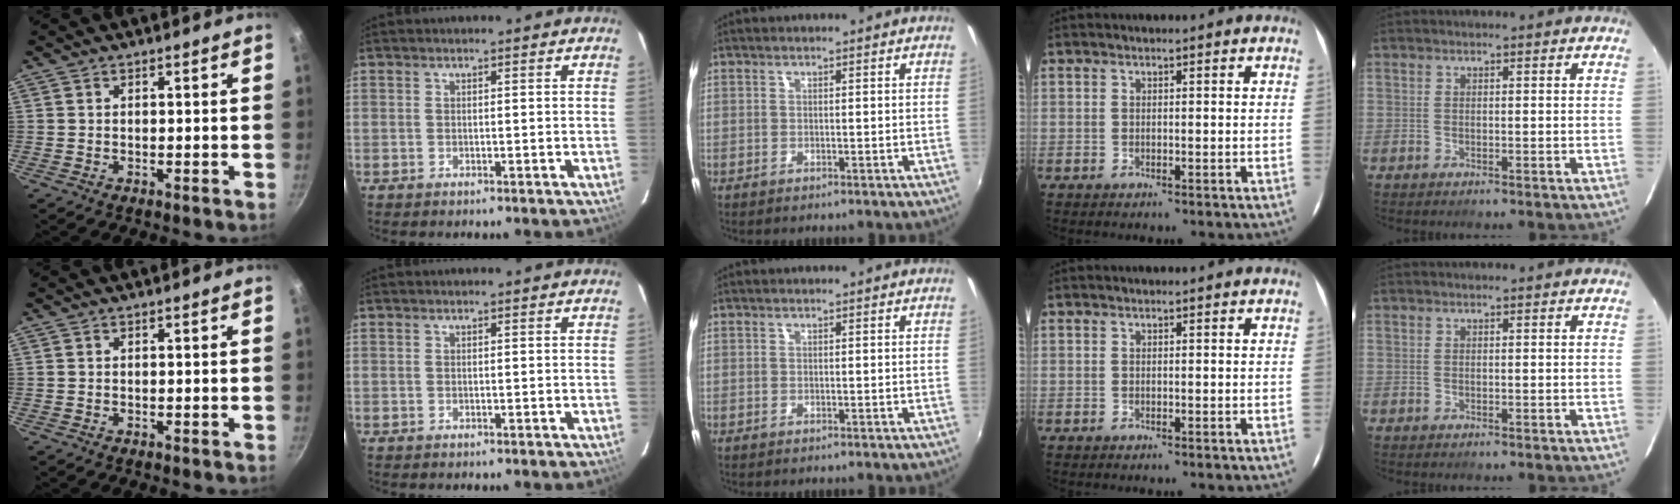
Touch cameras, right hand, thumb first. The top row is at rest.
{}